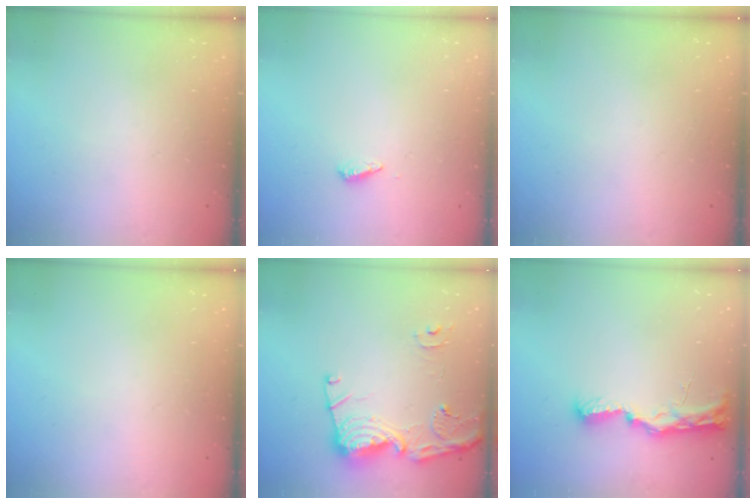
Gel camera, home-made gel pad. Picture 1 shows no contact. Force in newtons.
{"total": 2.9, "press": 2.9, "slide": 0.3}
{"total": 0.0}
{"total": 0.0}
{"total": 16.3, "press": 16.2, "slide": 1.5}
{"total": 9.6, "press": 9.3, "slide": 2.4}